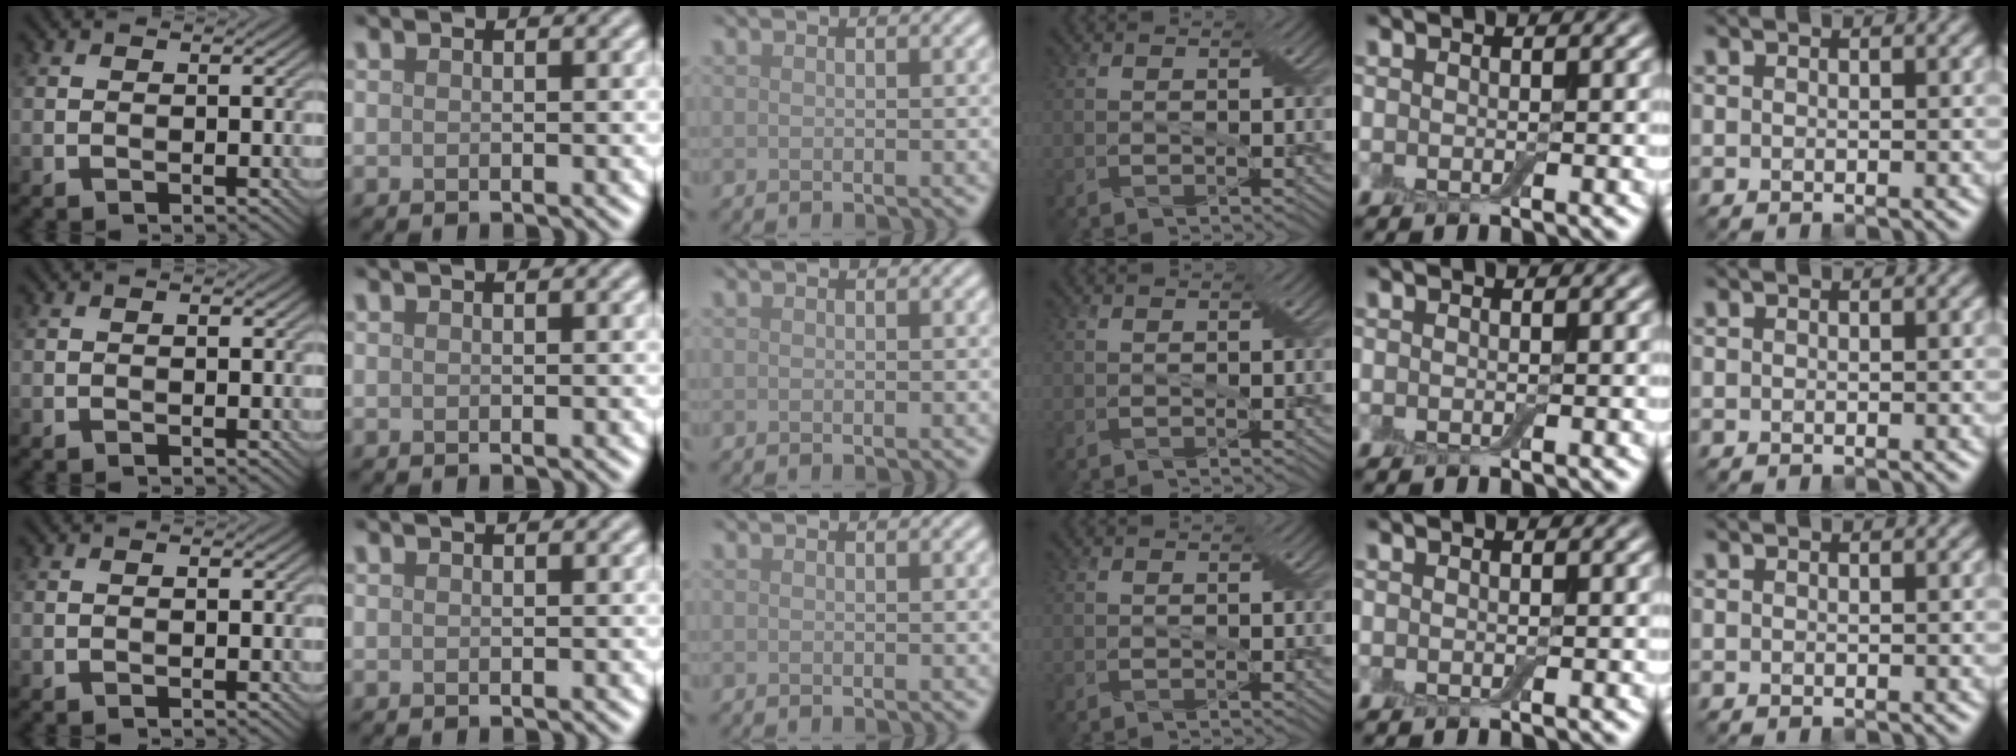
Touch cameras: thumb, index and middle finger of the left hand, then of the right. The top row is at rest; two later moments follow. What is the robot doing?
{"motion": "fold", "object": "bandage"}